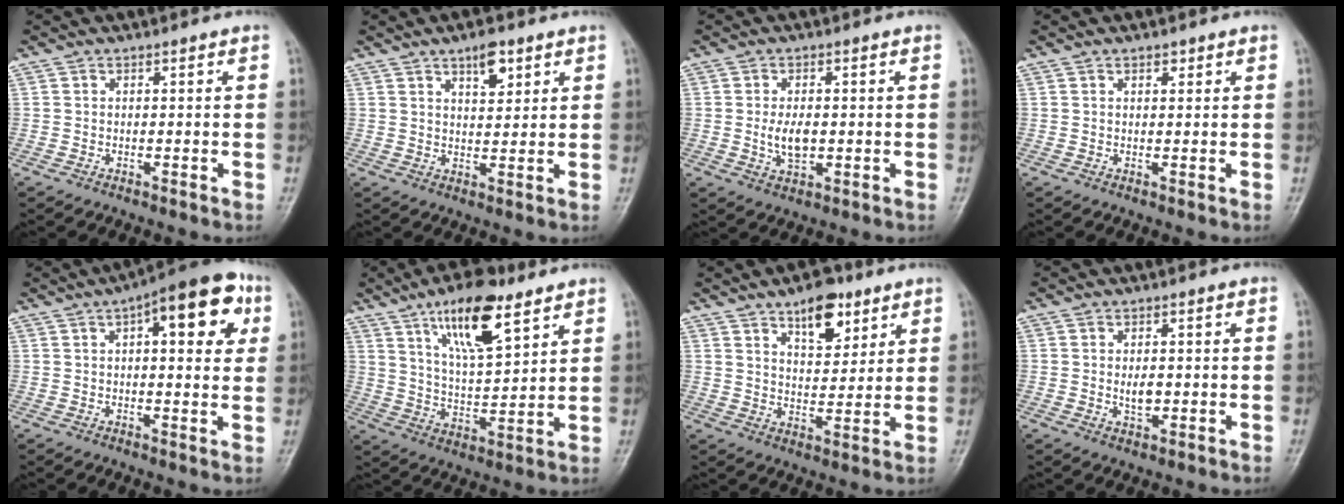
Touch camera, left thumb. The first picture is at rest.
{"total": 5.4, "force": [3.2, 2.3, 3.7], "torque": [-0.042, -0.018, 0.049]}
{"total": 5.1, "force": [-0.2, 2.8, 4.3], "torque": [-0.077, -0.004, -0.002]}
{"total": 1.4, "force": [0.9, 0.7, 0.8], "torque": [-0.007, -0.002, 0.011]}
{"total": 14.9, "force": [5.4, 5.9, 12.6], "torque": [-0.131, 0.010, 0.063]}
{"total": 15.1, "force": [8.9, 5.2, 11.0], "torque": [-0.161, -0.044, 0.155]}
{"total": 9.8, "force": [6.0, 4.7, 6.2], "torque": [-0.067, -0.034, 0.096]}
{"total": 3.3, "force": [0.0, 1.9, 2.7], "torque": [-0.039, -0.004, 0.003]}